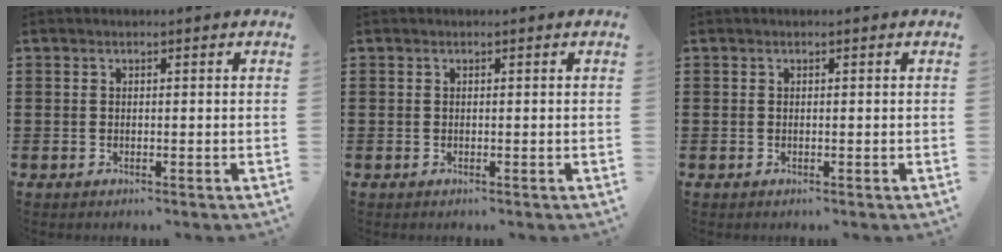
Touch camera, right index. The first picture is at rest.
{"total": 0.0}
{"total": 0.0}